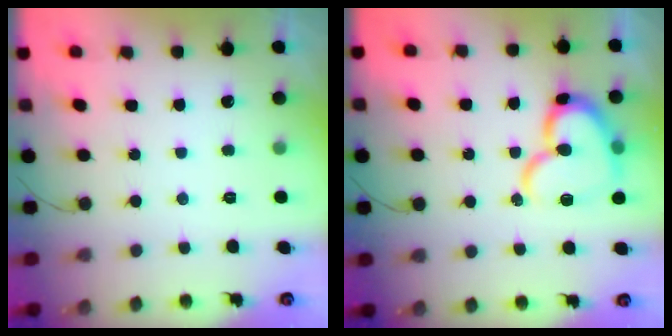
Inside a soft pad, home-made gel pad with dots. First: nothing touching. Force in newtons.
{"total": 16.3, "press": 16.2, "slide": 2.0}